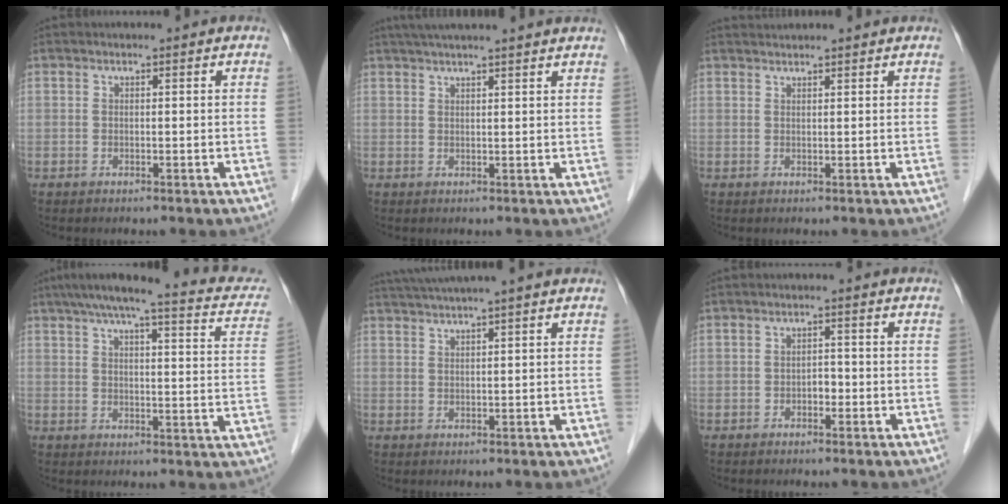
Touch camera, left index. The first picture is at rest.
{"total": 12.3, "force": [10.7, 0.1, 6.2], "torque": [-0.101, 0.040, 0.139]}
{"total": 3.6, "force": [3.5, 0.0, 0.8], "torque": [-0.010, 0.029, 0.054]}
{"total": 21.0, "force": [16.8, 3.4, 12.1], "torque": [-0.169, 0.020, 0.193]}
{"total": 6.9, "force": [5.7, -1.2, 3.8], "torque": [-0.063, 0.030, 0.092]}
{"total": 1.6, "force": [-0.9, 1.0, 1.0], "torque": [-0.011, 0.002, -0.015]}